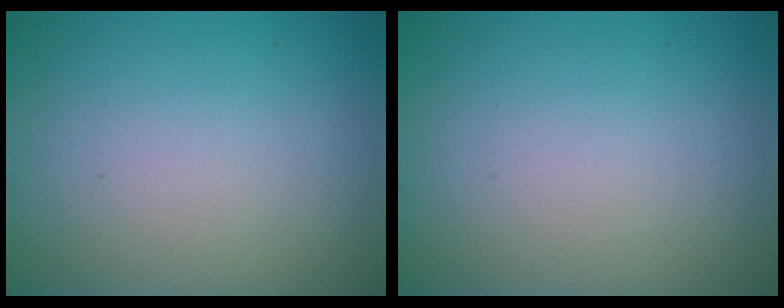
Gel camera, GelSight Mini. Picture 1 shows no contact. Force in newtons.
{"total": 0.0}